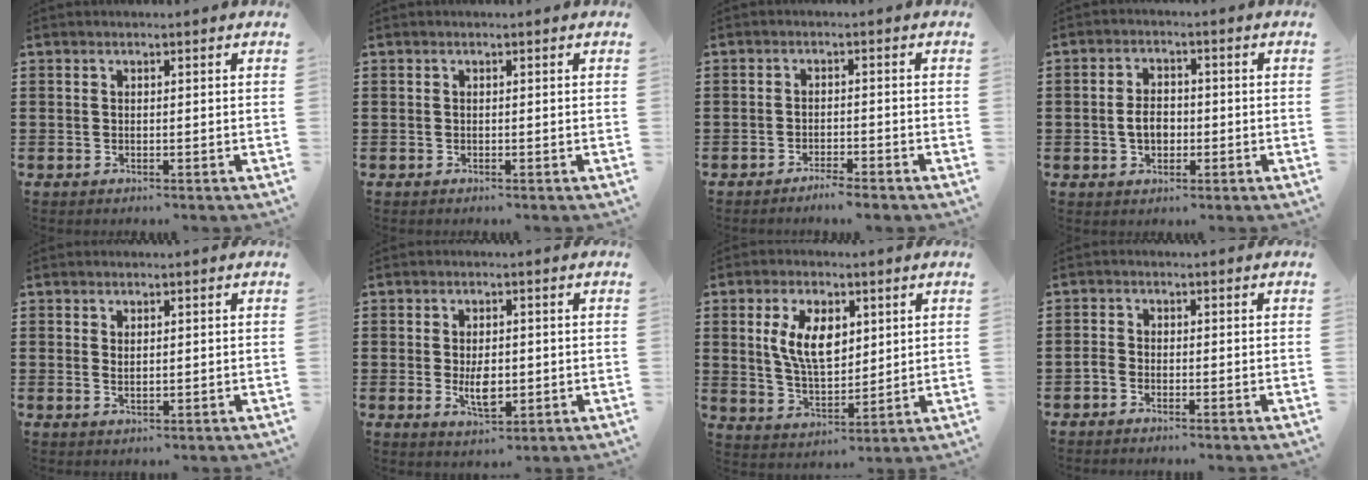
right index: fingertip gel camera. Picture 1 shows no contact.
{"total": 0.0}
{"total": 2.0, "force": [-1.9, -0.1, 0.7], "torque": [-0.012, 0.002, -0.037]}
{"total": 3.7, "force": [-0.6, 2.4, 2.7], "torque": [-0.046, 0.002, -0.015]}
{"total": 1.0, "force": [0.4, 0.5, 0.8], "torque": [-0.016, 0.005, 0.007]}
{"total": 4.8, "force": [-0.5, 2.3, 4.2], "torque": [-0.080, -0.005, -0.014]}
{"total": 8.6, "force": [2.6, 4.5, 6.8], "torque": [-0.142, 0.008, 0.043]}
{"total": 1.2, "force": [-0.6, 0.8, 0.7], "torque": [-0.023, -0.001, -0.014]}